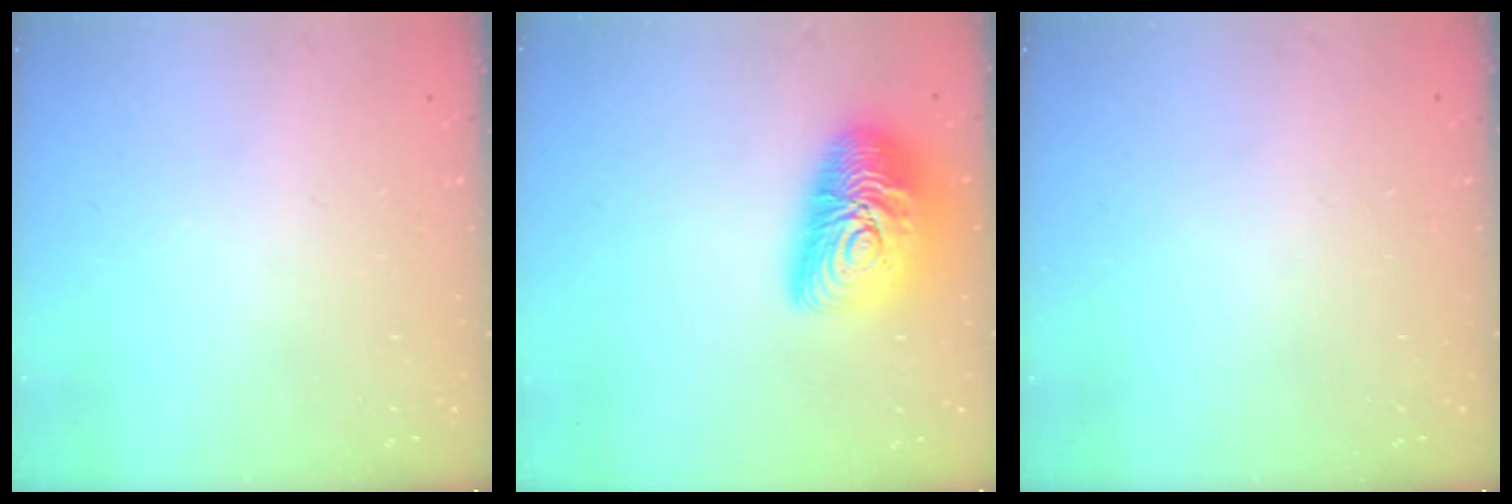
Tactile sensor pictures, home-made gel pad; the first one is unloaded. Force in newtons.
{"total": 18.2, "press": 18.1, "slide": 1.3}
{"total": 0.0}